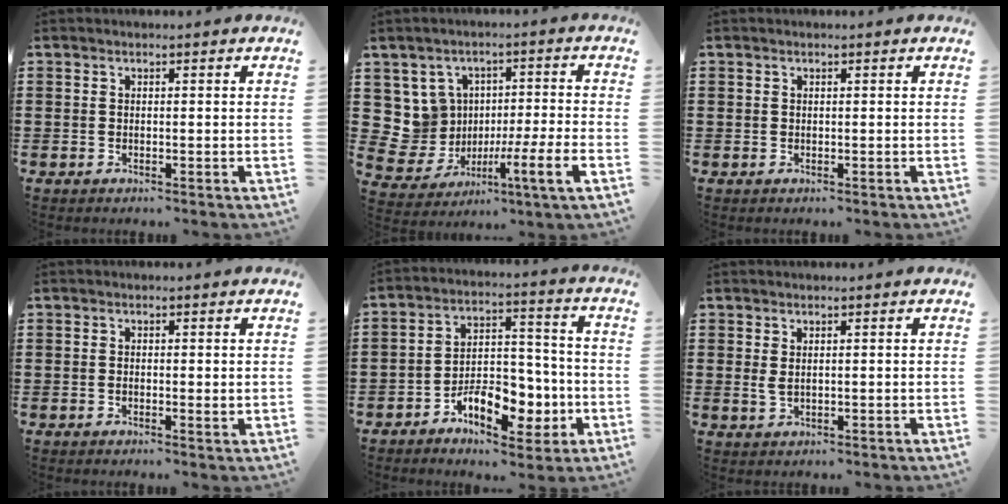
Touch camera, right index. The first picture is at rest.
{"total": 6.0, "force": [-0.5, 4.8, 3.5], "torque": [-0.106, -0.007, -0.007]}
{"total": 0.0}
{"total": 0.7, "force": [-0.1, 0.1, 0.7], "torque": [-0.014, -0.006, 0.000]}
{"total": 9.3, "force": [-4.3, 5.6, 6.1], "torque": [-0.081, 0.023, -0.070]}
{"total": 1.6, "force": [0.6, 0.6, 1.3], "torque": [-0.036, -0.001, 0.009]}